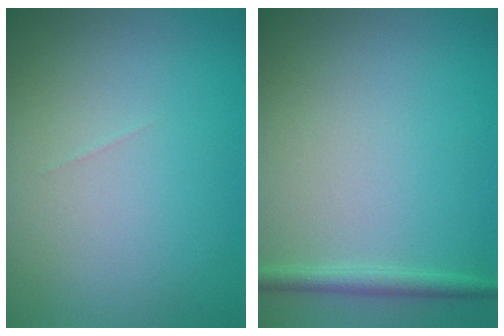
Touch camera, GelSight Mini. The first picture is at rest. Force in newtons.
{"total": 1.6, "press": 1.6, "slide": 0.1}